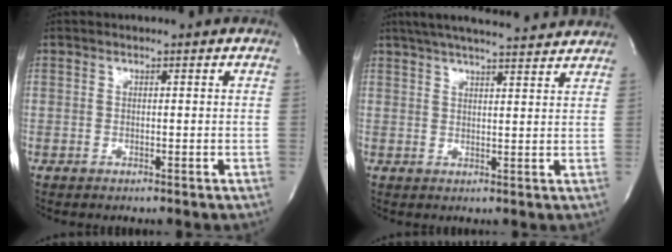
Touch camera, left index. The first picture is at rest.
{"total": 14.7, "force": [13.1, 1.3, 6.6], "torque": [-0.113, 0.031, 0.180]}